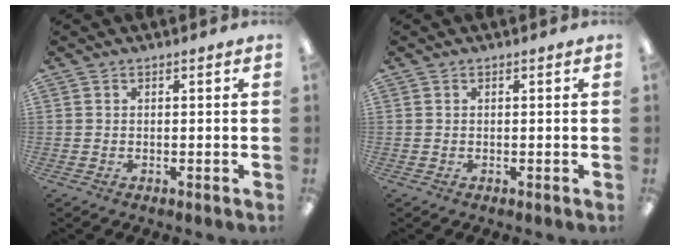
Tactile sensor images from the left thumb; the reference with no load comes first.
{"total": 0.0}